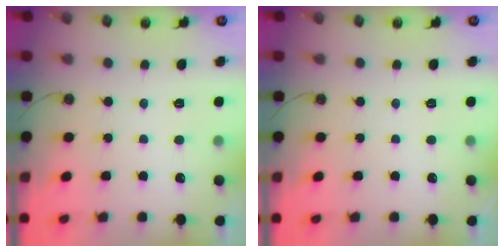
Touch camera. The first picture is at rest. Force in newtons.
{"total": 0.0}